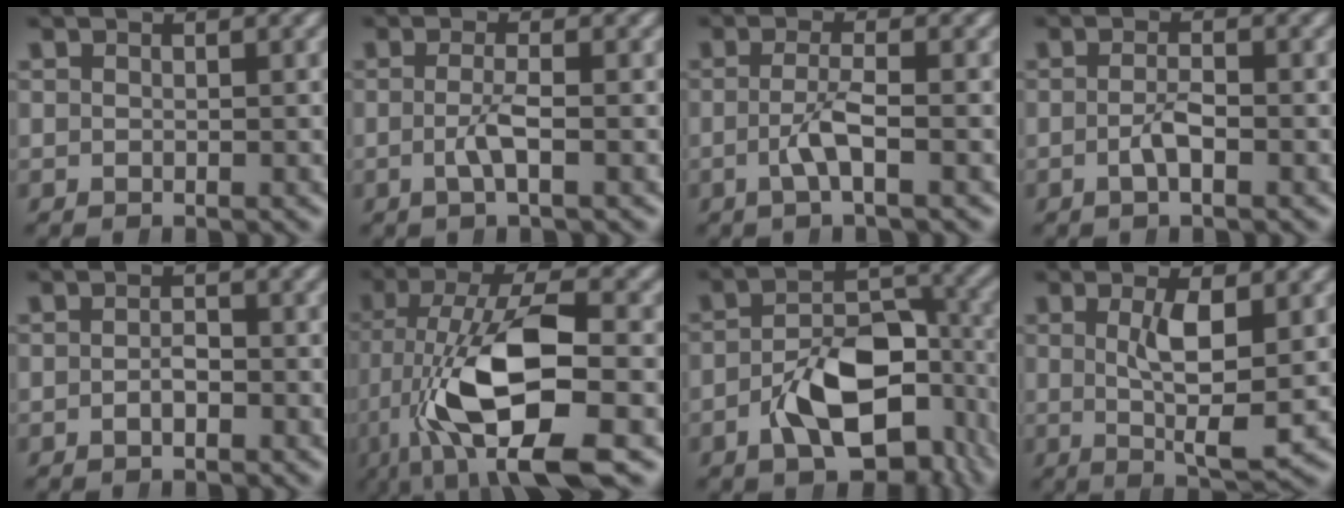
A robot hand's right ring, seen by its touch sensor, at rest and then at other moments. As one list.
[{"total": 2.1, "force": [-0.8, -0.2, 1.9], "torque": [-0.040, -0.007, -0.012]}, {"total": 2.6, "force": [-1.0, 0.0, 2.4], "torque": [-0.047, -0.008, -0.015]}, {"total": 1.9, "force": [-1.1, 0.3, 1.5], "torque": [-0.029, -0.005, -0.021]}, {"total": 1.5, "force": [-0.9, 0.7, 1.0], "torque": [-0.015, 0.000, -0.018]}, {"total": 10.4, "force": [-1.4, 4.4, 9.4], "torque": [-0.182, -0.030, -0.007]}, {"total": 8.6, "force": [-3.5, 4.9, 6.1], "torque": [-0.097, -0.012, -0.050]}, {"total": 4.9, "force": [0.2, 0.8, 4.9], "torque": [-0.083, -0.014, 0.011]}]